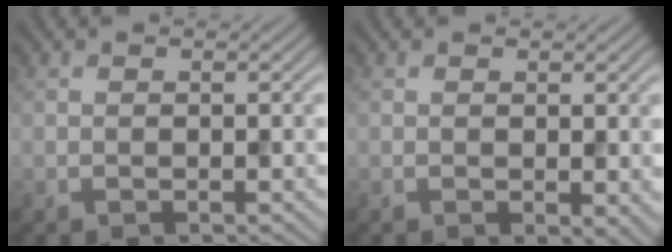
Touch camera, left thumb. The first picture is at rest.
{"total": 1.9, "force": [0.1, 0.9, 1.6], "torque": [-0.020, -0.007, 0.004]}